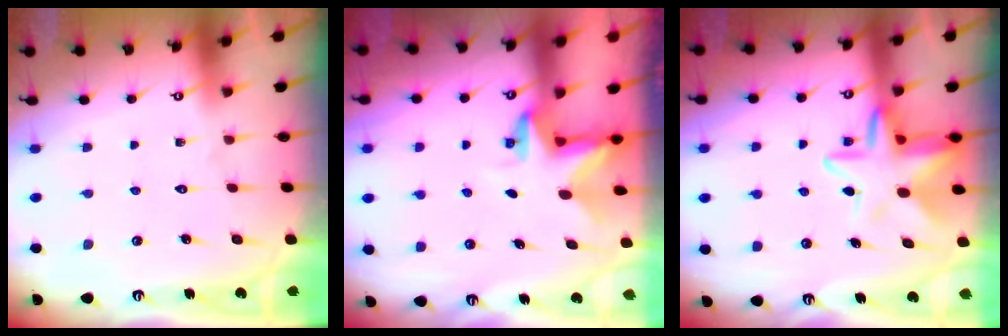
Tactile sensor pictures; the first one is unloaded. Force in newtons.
{"total": 2.8, "press": 2.8, "slide": 0.2}
{"total": 12.6, "press": 12.5, "slide": 1.5}